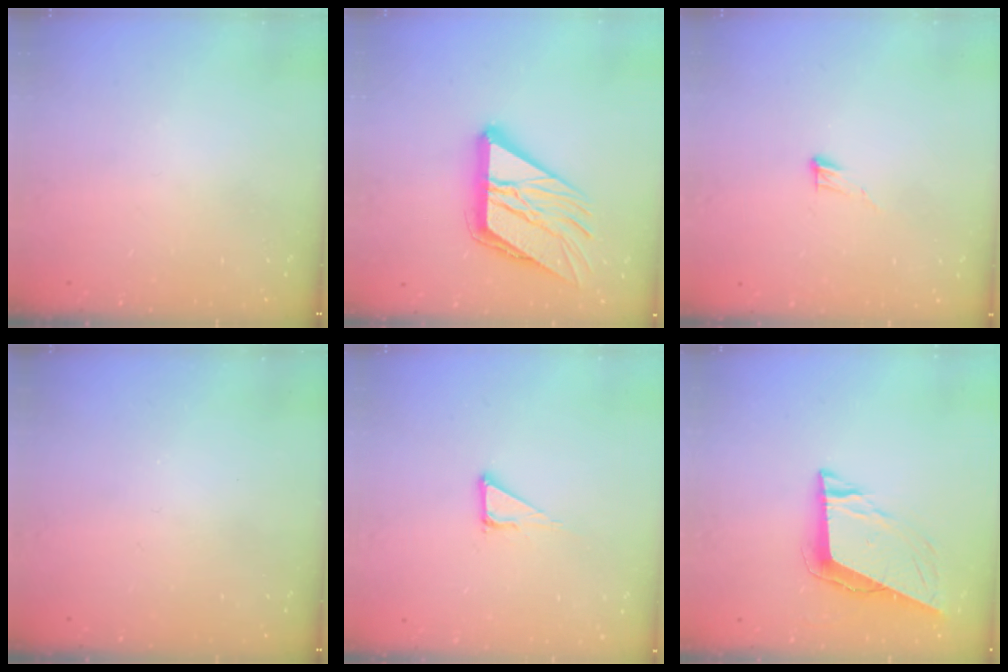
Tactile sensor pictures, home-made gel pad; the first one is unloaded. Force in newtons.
{"total": 18.0, "press": 17.9, "slide": 2.5}
{"total": 3.7, "press": 3.7, "slide": 0.3}
{"total": 0.0}
{"total": 4.7, "press": 4.7, "slide": 0.2}
{"total": 10.4, "press": 9.8, "slide": 3.5}